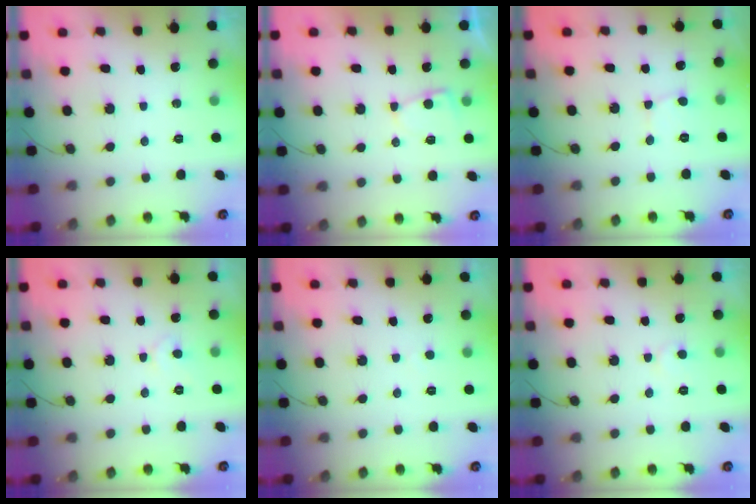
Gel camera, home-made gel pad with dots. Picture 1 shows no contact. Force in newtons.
{"total": 4.0, "press": 4.0, "slide": 0.3}
{"total": 2.1, "press": 2.1, "slide": 0.2}
{"total": 4.1, "press": 4.1, "slide": 0.6}
{"total": 2.0, "press": 2.0, "slide": 0.1}
{"total": 3.3, "press": 3.3, "slide": 0.3}